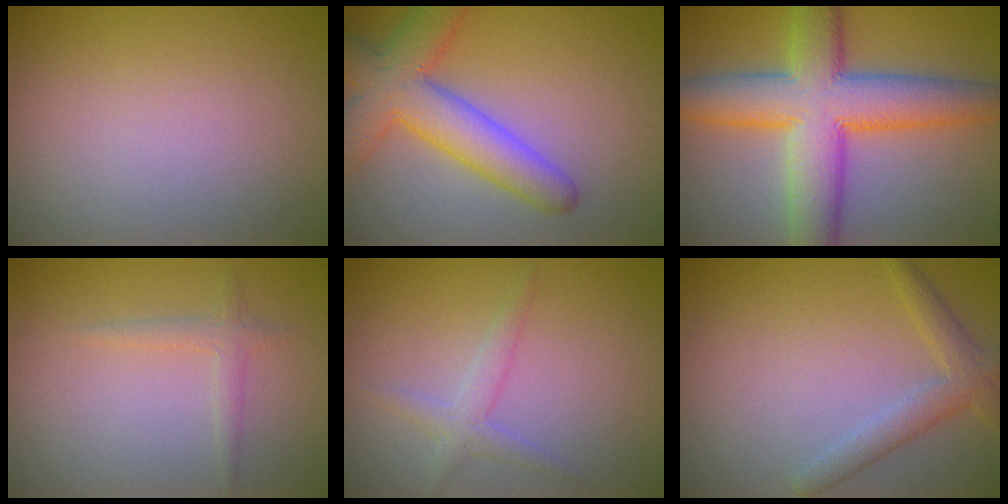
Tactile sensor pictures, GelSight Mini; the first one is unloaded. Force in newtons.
{"total": 6.7, "press": 6.7, "slide": 0.2}
{"total": 9.9, "press": 9.9, "slide": 0.3}
{"total": 1.4, "press": 1.4, "slide": 0.1}
{"total": 1.8, "press": 1.8, "slide": 0.1}
{"total": 2.6, "press": 2.6, "slide": 0.1}